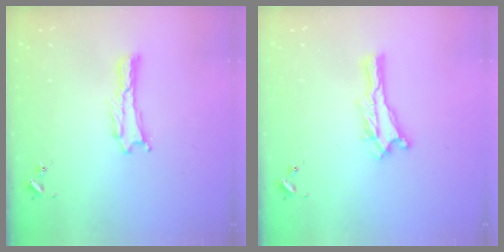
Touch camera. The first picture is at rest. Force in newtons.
{"total": 0.0}